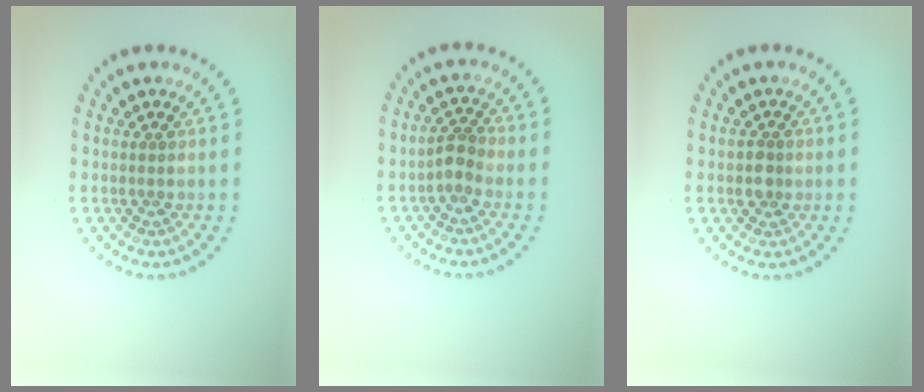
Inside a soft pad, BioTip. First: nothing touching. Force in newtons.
{"total": 1.8, "press": 1.4, "slide": 1.1}
{"total": 1.7, "press": 1.5, "slide": 0.7}